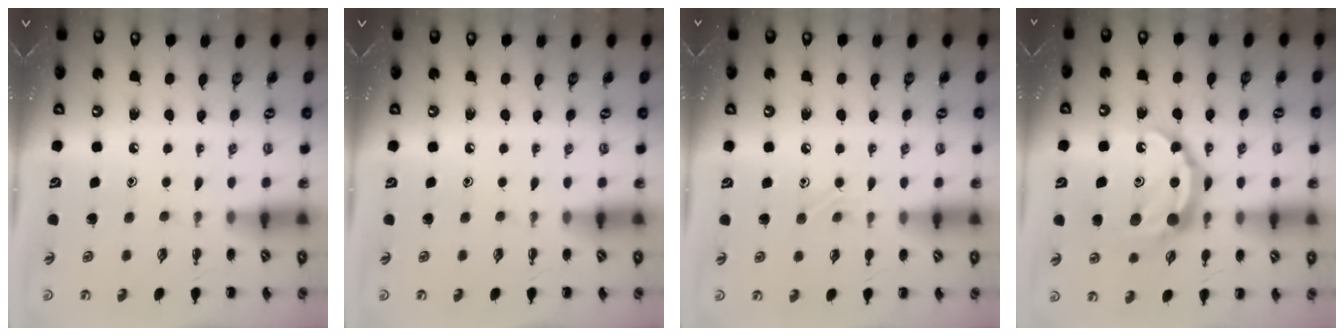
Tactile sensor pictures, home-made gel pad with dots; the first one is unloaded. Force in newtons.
{"total": 0.0}
{"total": 6.3, "press": 6.0, "slide": 1.9}
{"total": 13.7, "press": 13.7, "slide": 0.9}